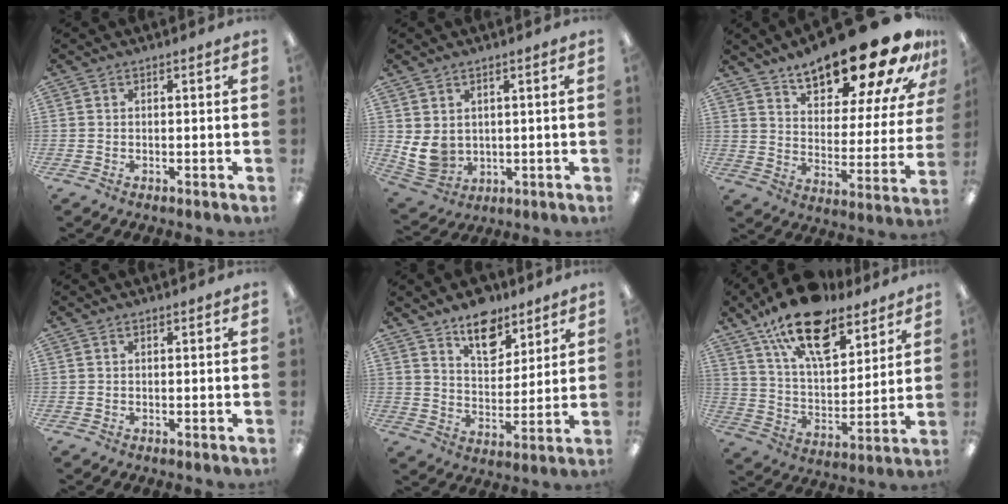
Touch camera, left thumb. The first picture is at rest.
{"total": 7.1, "force": [1.9, 5.7, 3.7], "torque": [-0.092, -0.012, 0.040]}
{"total": 23.8, "force": [18.0, 7.3, 13.7], "torque": [-0.194, -0.114, 0.290]}
{"total": 0.0}
{"total": 11.7, "force": [8.9, 6.0, 4.8], "torque": [-0.060, -0.054, 0.158]}
{"total": 20.1, "force": [13.7, 9.2, 11.4], "torque": [-0.188, -0.073, 0.240]}